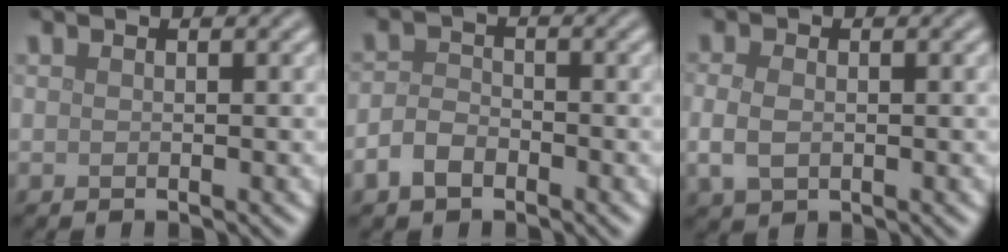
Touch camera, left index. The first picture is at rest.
{"total": 2.6, "force": [-1.5, 1.6, 1.4], "torque": [-0.027, 0.002, -0.035]}
{"total": 2.6, "force": [-0.3, 1.8, 1.8], "torque": [-0.044, -0.003, -0.006]}